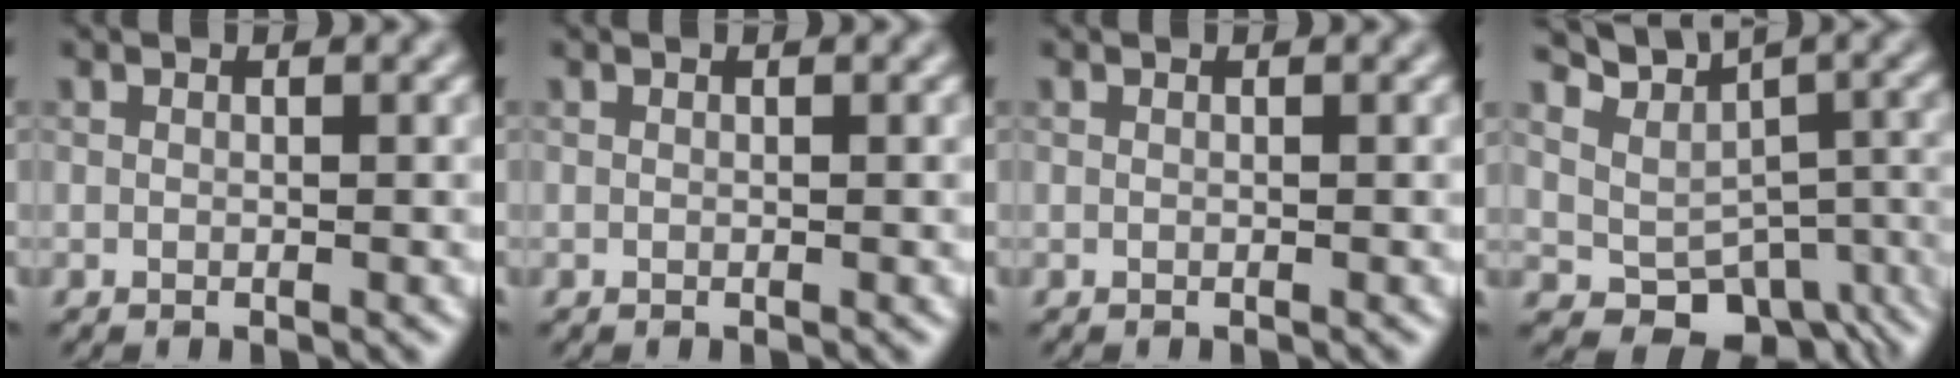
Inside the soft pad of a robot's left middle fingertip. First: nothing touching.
{"total": 0.0}
{"total": 0.0}
{"total": 5.5, "force": [0.7, 4.5, 3.2], "torque": [-0.029, -0.029, 0.028]}